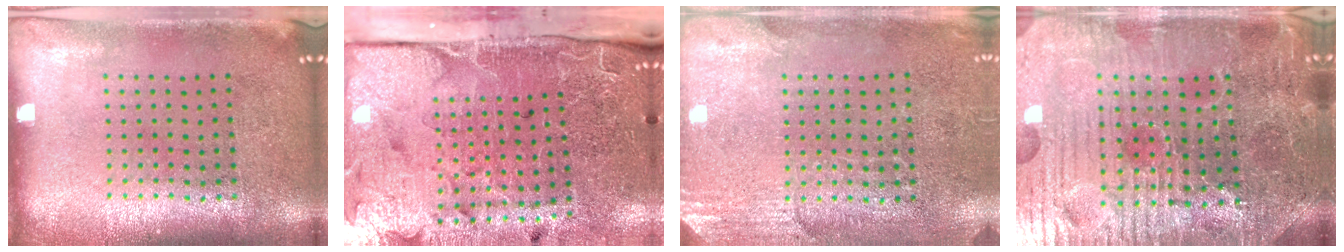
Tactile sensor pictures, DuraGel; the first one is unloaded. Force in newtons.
{"total": 4.9, "press": 4.0, "slide": 3.0}
{"total": 2.7, "press": 2.4, "slide": 1.3}
{"total": 4.6, "press": 4.6, "slide": 0.8}